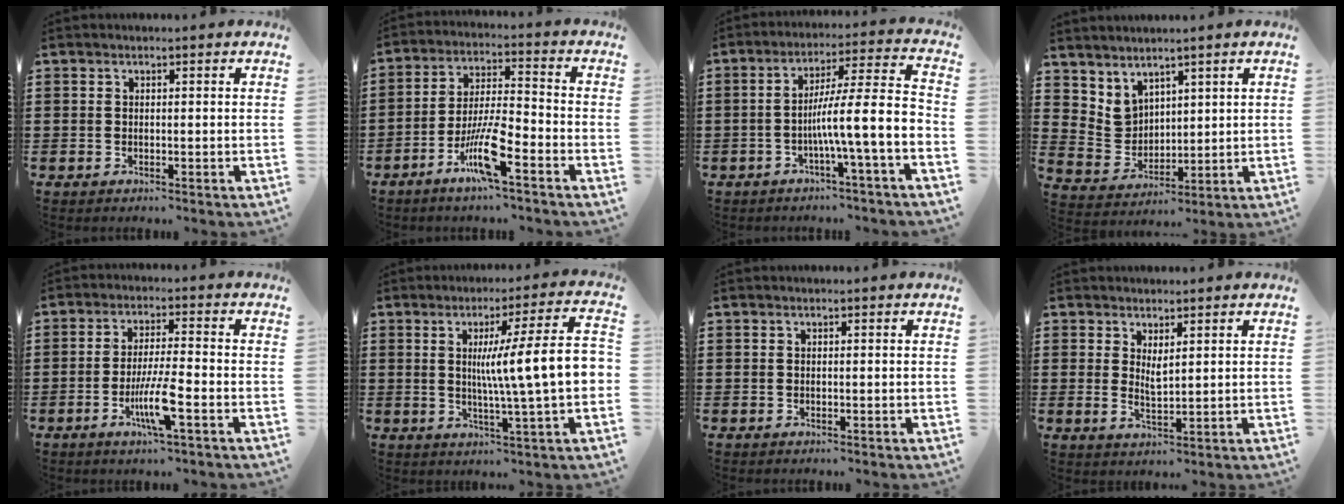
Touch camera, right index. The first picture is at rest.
{"total": 9.4, "force": [-5.3, 1.5, 7.6], "torque": [-0.161, -0.005, -0.101]}
{"total": 9.5, "force": [-3.2, 0.7, 8.9], "torque": [-0.157, -0.014, -0.062]}
{"total": 4.7, "force": [3.8, 2.9, 0.3], "torque": [-0.028, -0.010, 0.073]}
{"total": 7.1, "force": [-2.9, 0.7, 6.4], "torque": [-0.130, -0.016, -0.056]}
{"total": 11.7, "force": [0.7, 0.6, 11.7], "torque": [-0.194, -0.008, 0.004]}
{"total": 0.0}
{"total": 2.4, "force": [1.3, 0.7, 1.9], "torque": [-0.037, 0.002, 0.022]}